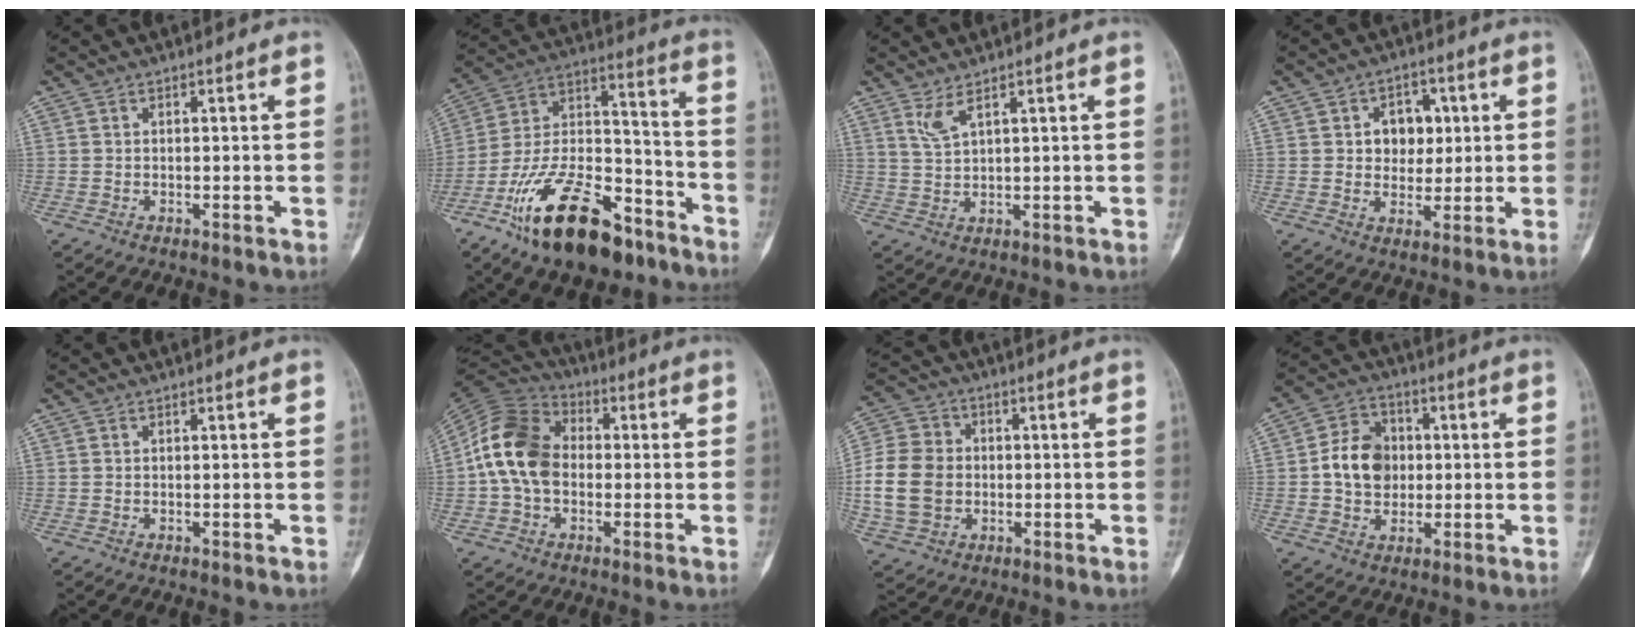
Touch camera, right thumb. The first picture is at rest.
{"total": 23.7, "force": [-14.6, 11.0, 15.0], "torque": [-0.269, 0.084, -0.255]}
{"total": 3.2, "force": [2.2, 0.4, 2.3], "torque": [-0.052, -0.015, 0.053]}
{"total": 7.3, "force": [1.8, 5.7, 4.1], "torque": [-0.017, -0.001, 0.025]}
{"total": 0.0}
{"total": 13.4, "force": [-0.4, 10.0, 9.0], "torque": [-0.158, 0.031, -0.022]}
{"total": 14.9, "force": [-1.4, 12.2, 8.4], "torque": [-0.169, 0.015, -0.023]}
{"total": 10.4, "force": [0.1, 8.2, 6.4], "torque": [-0.086, 0.016, -0.004]}